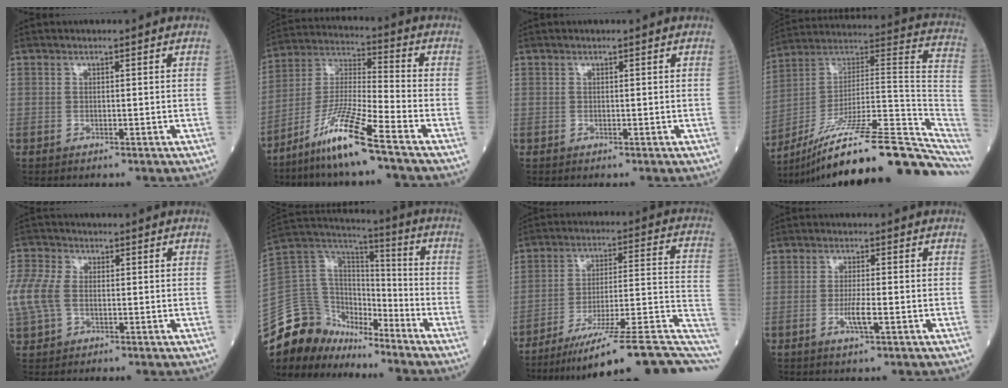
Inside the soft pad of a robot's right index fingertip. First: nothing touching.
{"total": 11.9, "force": [-8.0, -1.0, 8.7], "torque": [-0.177, -0.025, -0.158]}
{"total": 0.0}
{"total": 27.6, "force": [-20.3, 3.3, 18.5], "torque": [-0.199, 0.038, -0.321]}
{"total": 11.8, "force": [-0.3, 8.4, 8.3], "torque": [-0.256, 0.024, 0.000]}
{"total": 16.4, "force": [-14.3, 7.3, 3.5], "torque": [-0.086, 0.058, -0.264]}
{"total": 22.8, "force": [-16.1, 2.1, 16.0], "torque": [-0.162, 0.021, -0.241]}
{"total": 3.2, "force": [-1.0, 0.1, 3.0], "torque": [-0.062, -0.003, -0.016]}